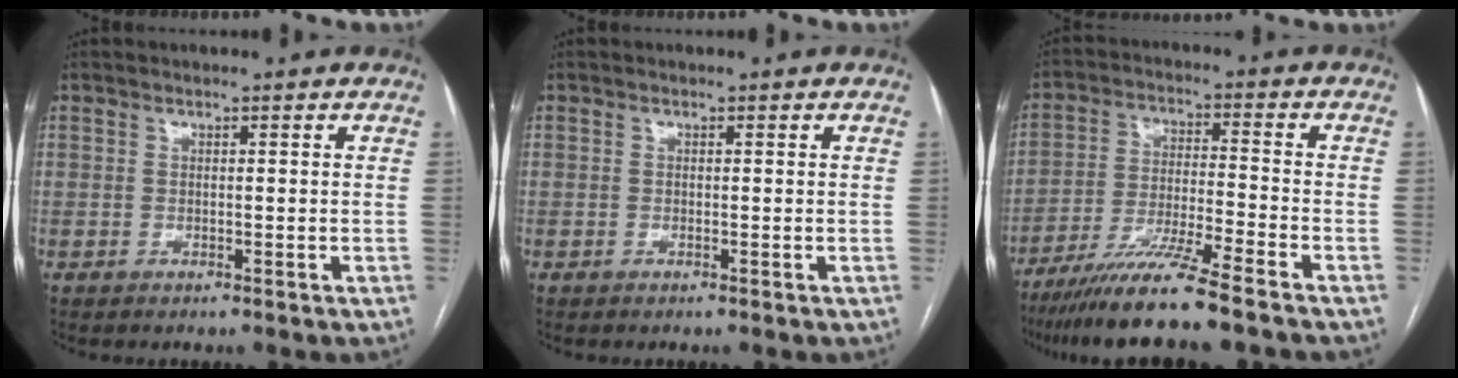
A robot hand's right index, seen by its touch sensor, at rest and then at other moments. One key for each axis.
{"total": 0.0}
{"total": 12.2, "fx": -9.7, "fy": -1.2, "fz": 7.2, "tx": -0.121, "ty": -0.033, "tz": -0.168}